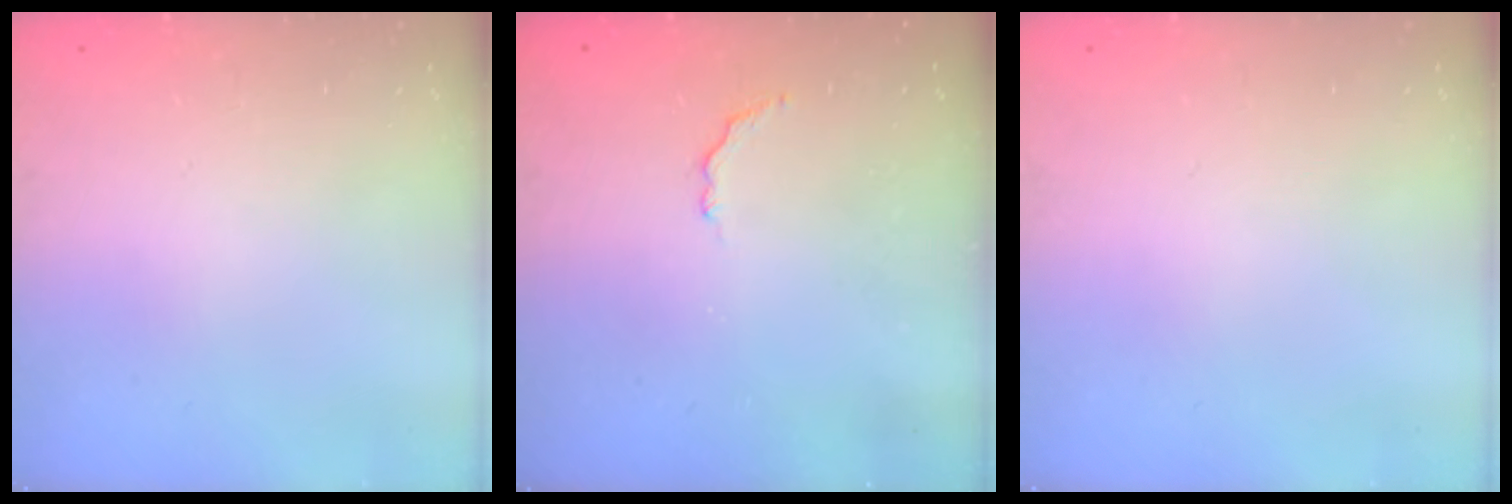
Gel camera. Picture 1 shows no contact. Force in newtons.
{"total": 2.9, "press": 2.7, "slide": 0.9}
{"total": 0.0}